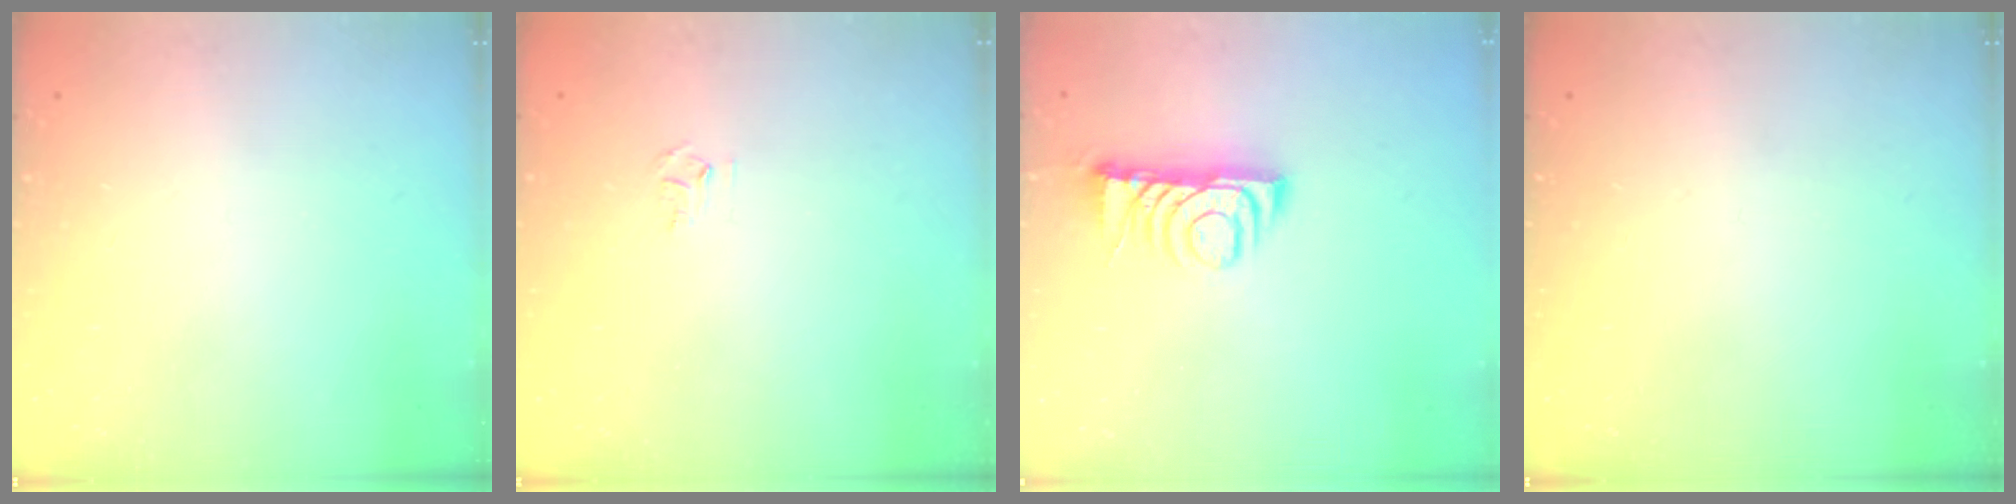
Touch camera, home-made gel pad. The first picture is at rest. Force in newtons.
{"total": 3.8, "press": 3.8, "slide": 0.4}
{"total": 7.0, "press": 7.0, "slide": 0.7}
{"total": 0.0}